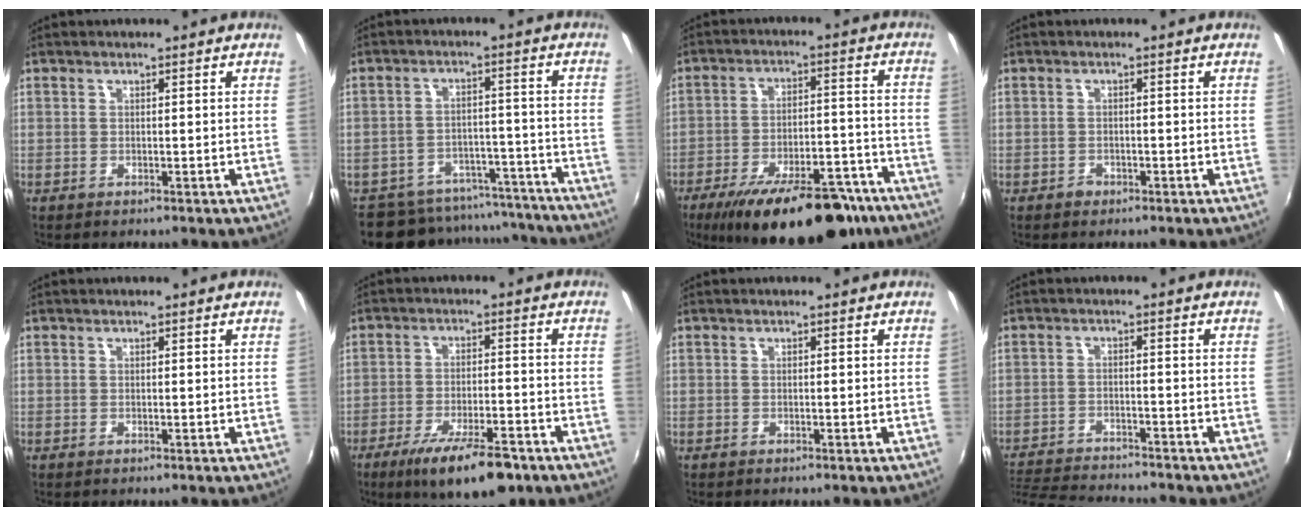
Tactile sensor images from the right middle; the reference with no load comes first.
{"total": 16.9, "force": [-15.3, 6.4, 3.4], "torque": [-0.078, 0.039, -0.197]}
{"total": 22.9, "force": [-17.2, 7.6, 13.1], "torque": [-0.211, -0.019, -0.239]}
{"total": 1.4, "force": [-0.9, 1.0, 0.1], "torque": [-0.004, 0.001, -0.014]}
{"total": 0.0}
{"total": 13.1, "force": [-8.9, 3.6, 9.0], "torque": [-0.169, -0.024, -0.141]}
{"total": 0.0}
{"total": 13.0, "force": [-11.9, 2.3, 4.7], "torque": [-0.115, -0.016, -0.193]}